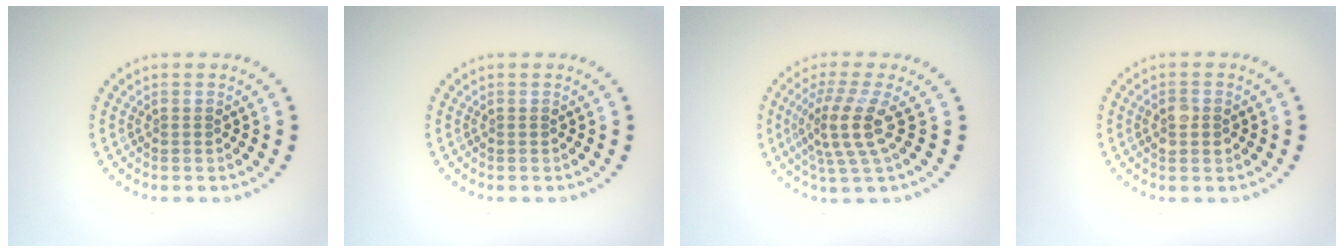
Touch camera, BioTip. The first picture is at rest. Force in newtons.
{"total": 0.0}
{"total": 4.0, "press": 3.1, "slide": 2.6}
{"total": 2.3, "press": 2.3, "slide": 0.1}